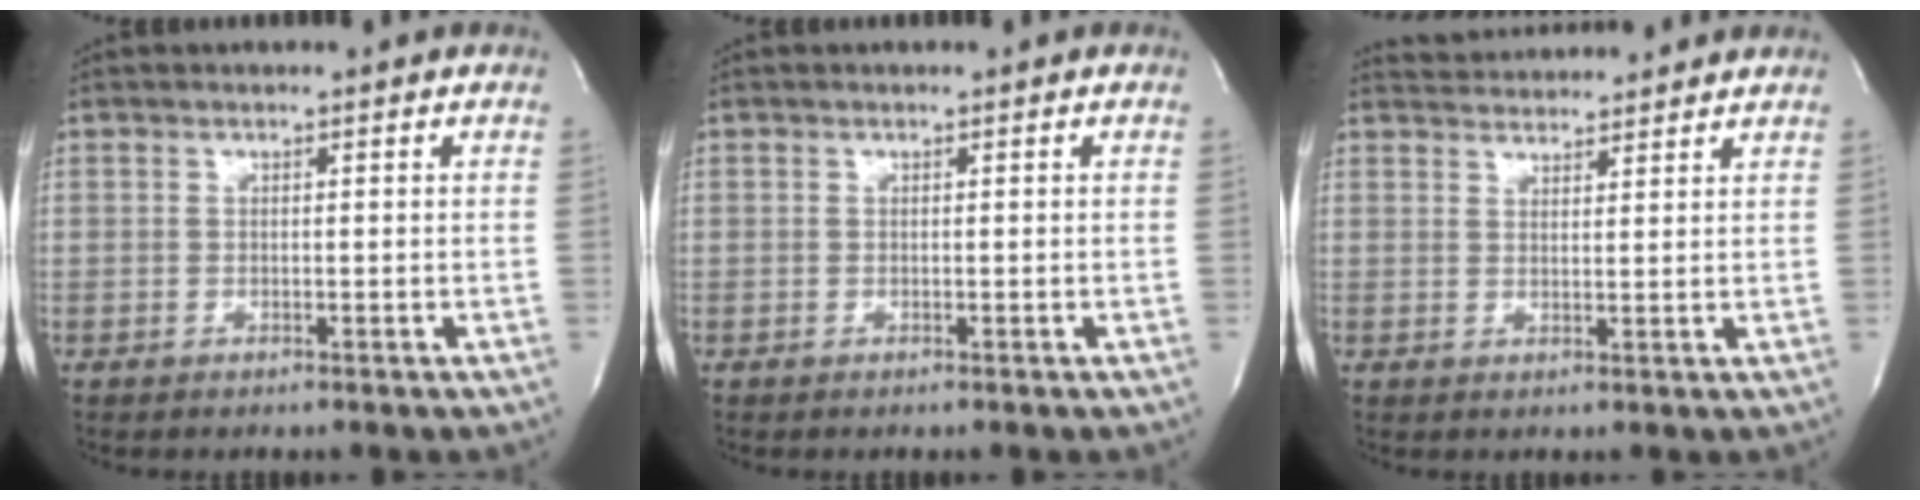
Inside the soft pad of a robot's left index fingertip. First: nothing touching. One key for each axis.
{"total": 0.0}
{"total": 7.2, "fx": 7.1, "fy": 0.7, "fz": 1.0, "tx": -0.023, "ty": 0.027, "tz": 0.101}